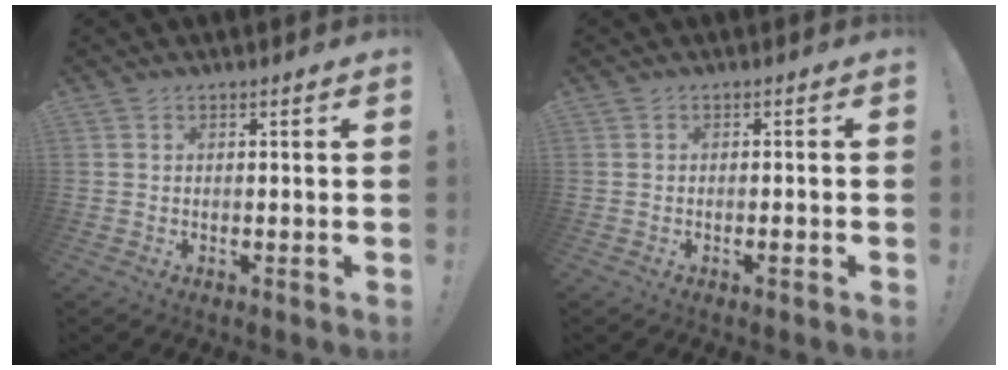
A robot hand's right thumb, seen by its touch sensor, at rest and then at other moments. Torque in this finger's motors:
{"motor_torque": [0.22, -0.06, 0.03, -0.07, 0.02]}